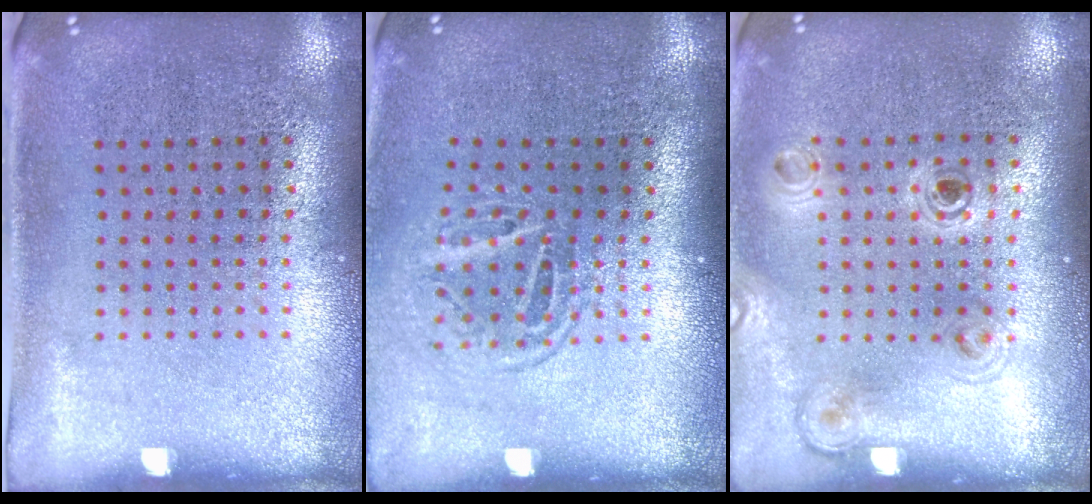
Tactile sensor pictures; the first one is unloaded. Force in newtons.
{"total": 1.5, "press": 1.0, "slide": 1.1}
{"total": 1.1, "press": 1.0, "slide": 0.3}